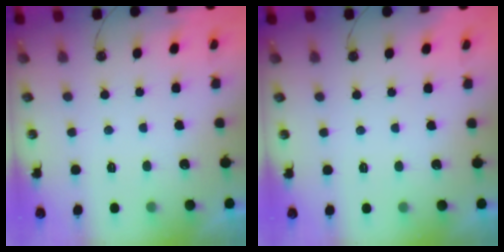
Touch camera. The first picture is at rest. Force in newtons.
{"total": 0.0}